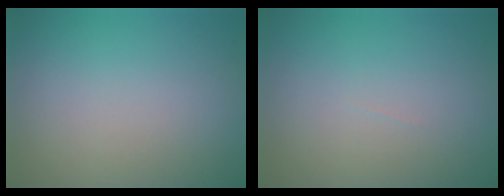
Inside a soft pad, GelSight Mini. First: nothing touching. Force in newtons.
{"total": 0.0}